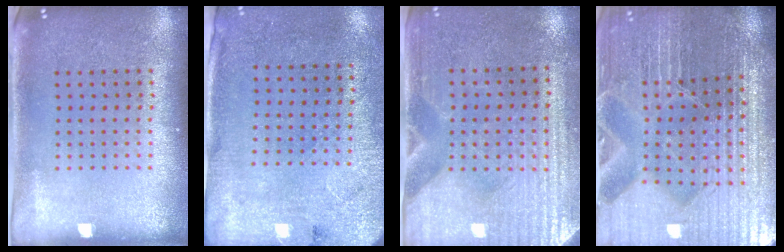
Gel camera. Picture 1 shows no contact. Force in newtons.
{"total": 2.7, "press": 2.2, "slide": 1.6}
{"total": 3.6, "press": 3.2, "slide": 1.6}
{"total": 5.3, "press": 5.1, "slide": 1.7}